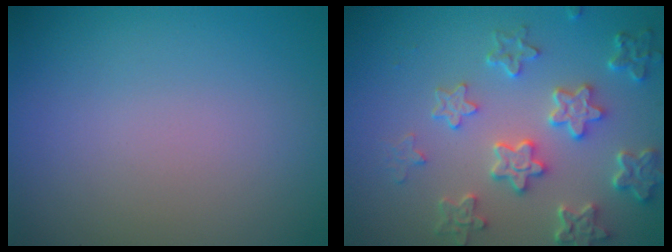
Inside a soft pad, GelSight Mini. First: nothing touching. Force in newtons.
{"total": 5.6, "press": 4.4, "slide": 3.4}